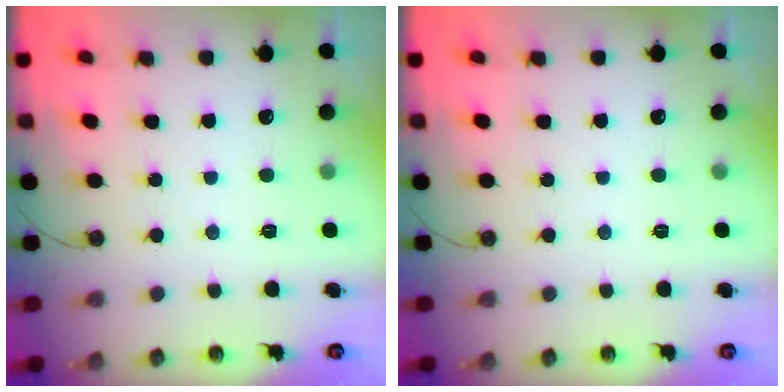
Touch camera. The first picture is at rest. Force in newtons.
{"total": 0.0}